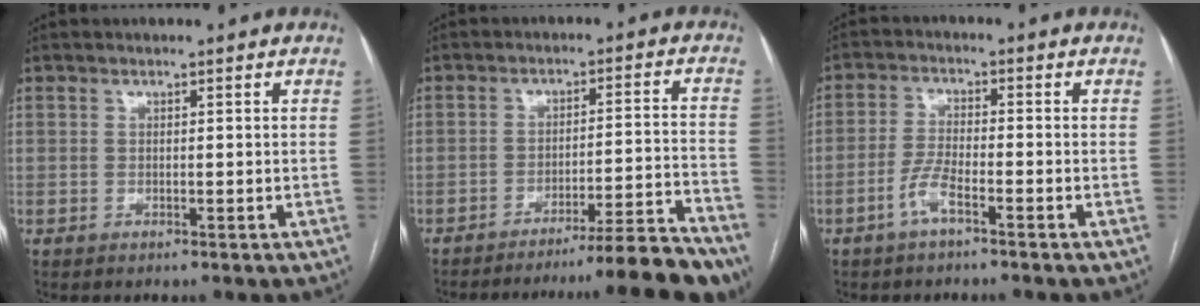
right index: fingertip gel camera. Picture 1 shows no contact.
{"total": 15.3, "force": [-13.7, -1.6, 6.6], "torque": [-0.053, 0.003, -0.195]}
{"total": 4.1, "force": [-2.5, 0.5, 3.1], "torque": [-0.067, -0.001, -0.055]}